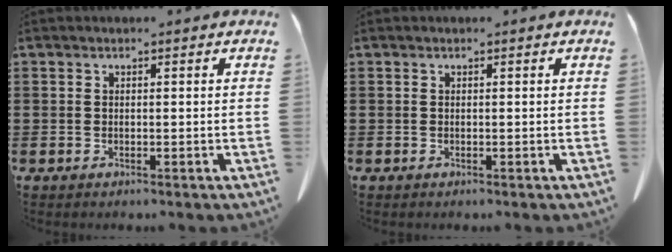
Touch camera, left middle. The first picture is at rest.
{"total": 0.0}